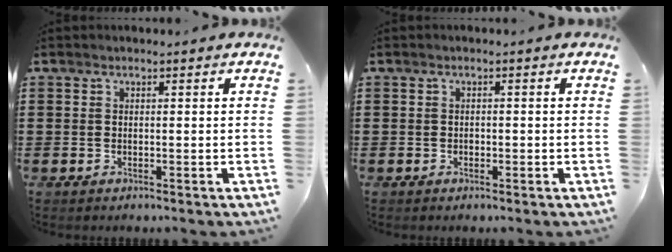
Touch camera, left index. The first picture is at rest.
{"total": 0.5, "force": [-0.1, 0.3, 0.4], "torque": [-0.010, 0.001, -0.001]}